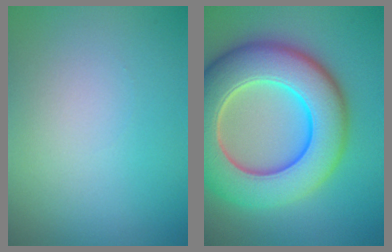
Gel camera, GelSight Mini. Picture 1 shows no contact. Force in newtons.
{"total": 11.7, "press": 11.7, "slide": 0.8}